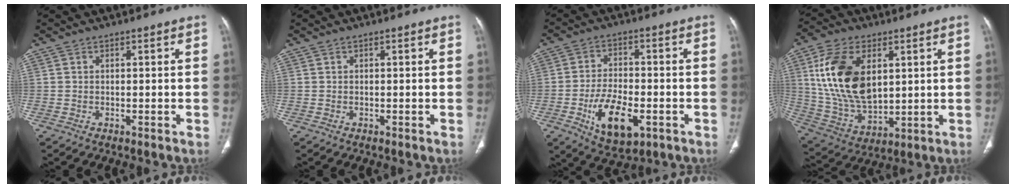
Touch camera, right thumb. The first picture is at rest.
{"total": 0.0}
{"total": 11.8, "force": [-4.1, 6.2, 9.2], "torque": [-0.142, 0.010, -0.060]}
{"total": 18.8, "force": [4.8, 11.1, 14.4], "torque": [-0.258, -0.017, 0.101]}